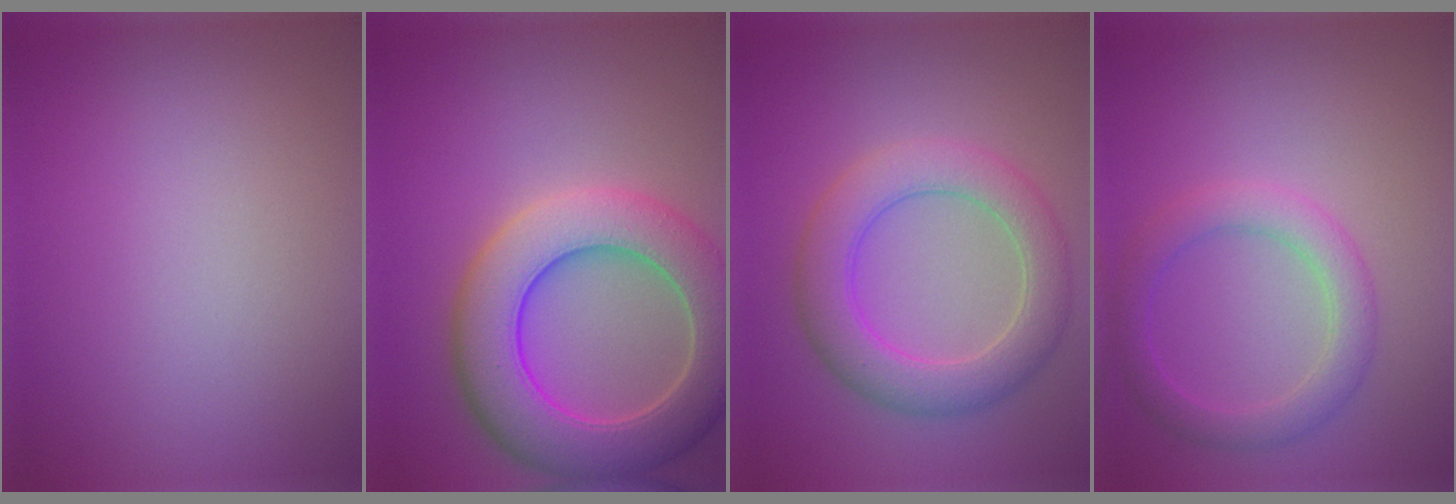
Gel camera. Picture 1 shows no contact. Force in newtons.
{"total": 9.3, "press": 9.3, "slide": 0.5}
{"total": 5.6, "press": 5.6, "slide": 0.1}
{"total": 3.2, "press": 3.2, "slide": 0.0}